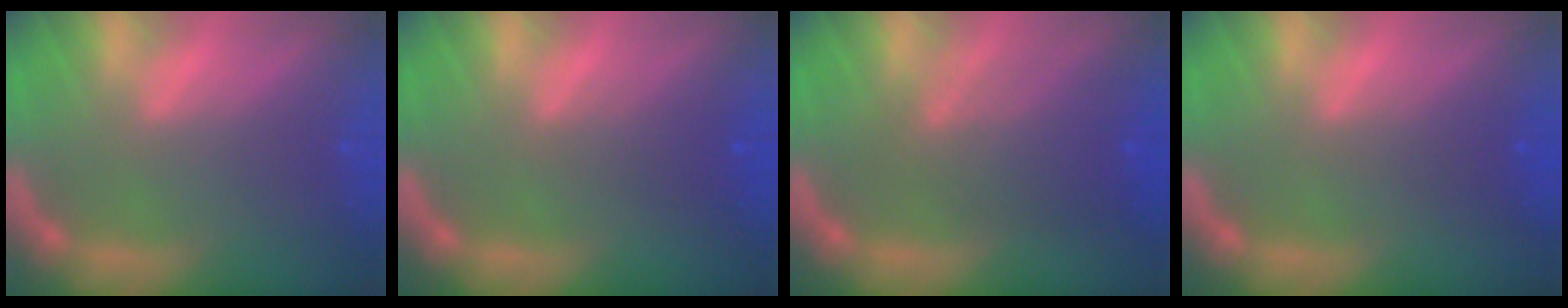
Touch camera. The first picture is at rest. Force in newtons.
{"total": 2.0}
{"total": 5.5}
{"total": 1.5}